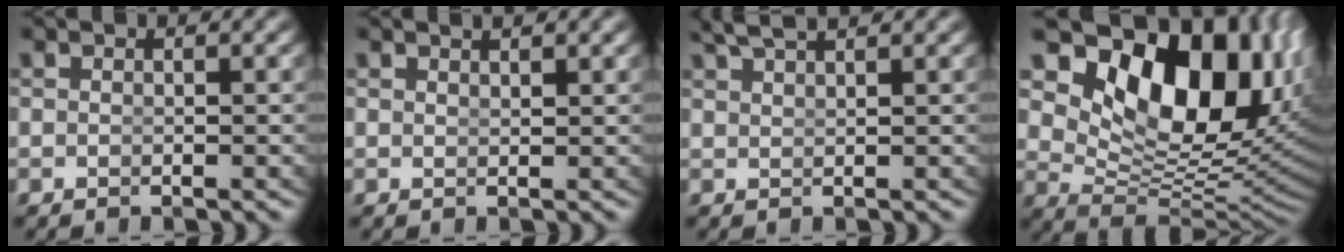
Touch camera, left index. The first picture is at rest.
{"total": 1.1, "force": [0.9, -0.5, 0.3], "torque": [0.002, -0.008, 0.022]}
{"total": 2.5, "force": [2.3, -0.5, 0.9], "torque": [-0.015, 0.001, 0.047]}
{"total": 18.6, "force": [5.4, 10.8, 14.1], "torque": [-0.225, -0.007, 0.090]}